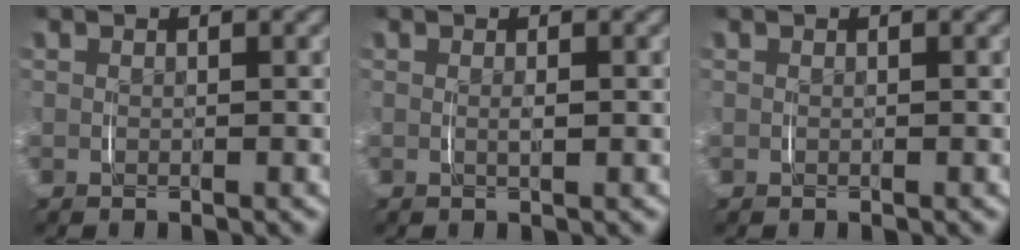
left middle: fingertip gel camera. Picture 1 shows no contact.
{"total": 0.6, "force": [0.1, 0.0, 0.6], "torque": [-0.016, -0.004, 0.003]}
{"total": 0.0}